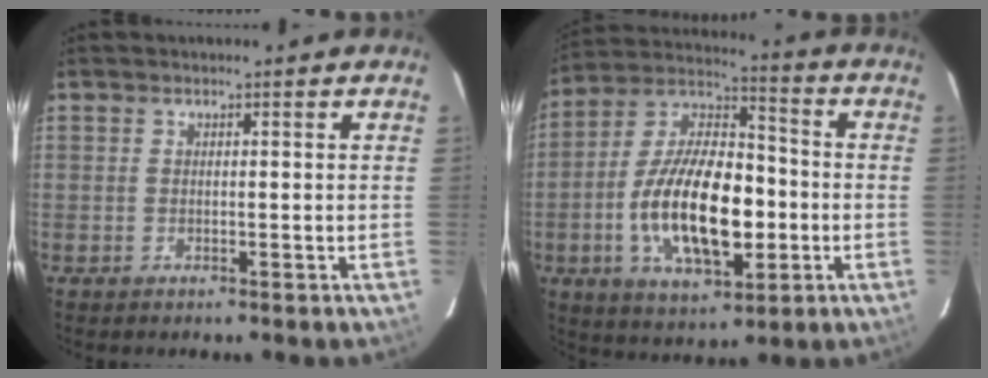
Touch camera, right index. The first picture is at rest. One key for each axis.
{"total": 20.3, "fx": -4.2, "fy": 9.5, "fz": 17.5, "tx": -0.336, "ty": 0.004, "tz": -0.069}